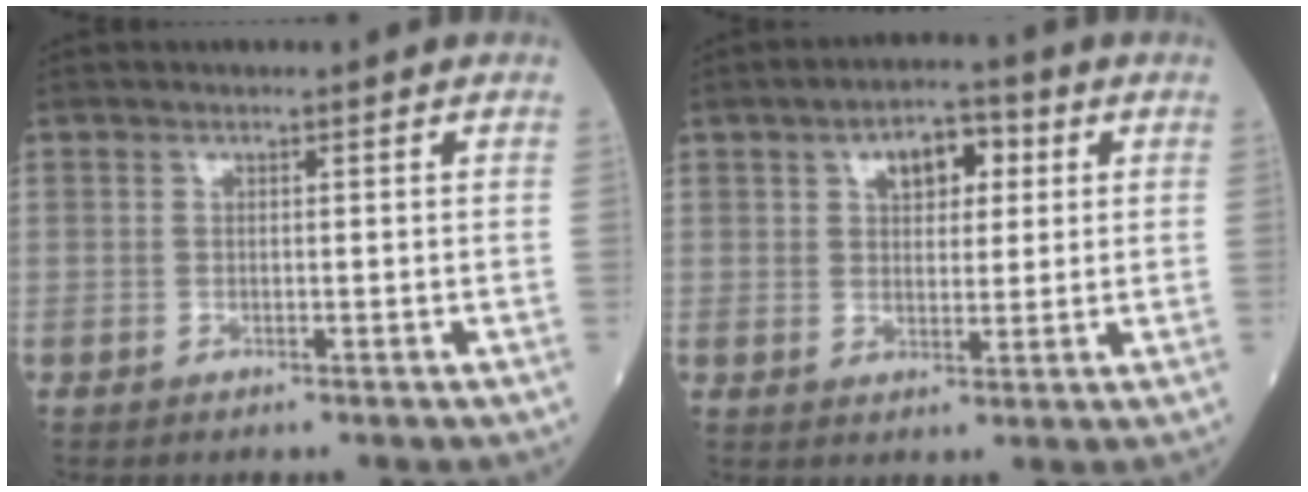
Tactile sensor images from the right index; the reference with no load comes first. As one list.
[{"total": 6.4, "force": [2.3, 3.3, 4.9], "torque": [-0.072, 0.018, 0.034]}]